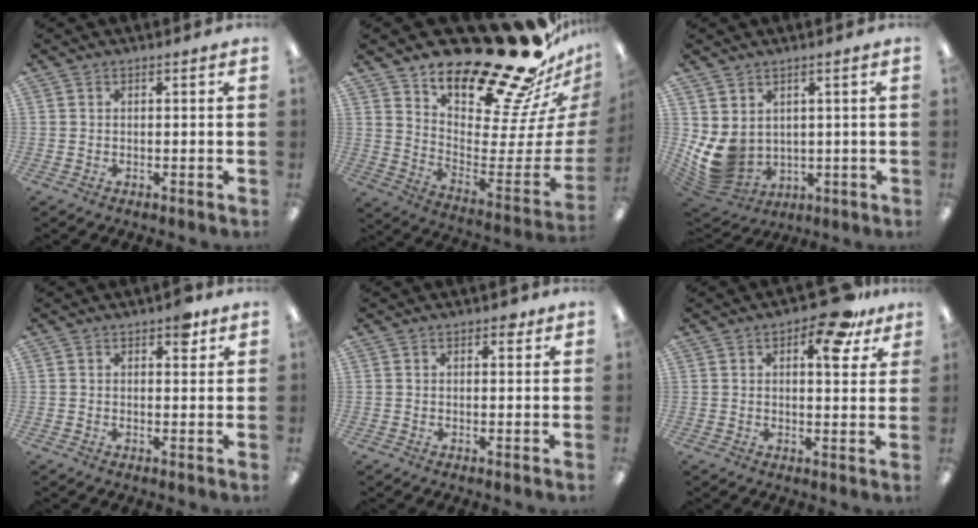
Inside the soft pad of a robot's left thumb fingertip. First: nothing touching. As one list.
[{"total": 24.8, "force": [20.9, 7.2, 11.1], "torque": [-0.132, -0.183, 0.354]}, {"total": 8.9, "force": [1.5, 7.1, 5.1], "torque": [-0.131, -0.026, 0.036]}, {"total": 4.0, "force": [2.0, 2.0, 2.8], "torque": [-0.026, -0.007, 0.029]}, {"total": 2.2, "force": [1.1, 1.2, 1.5], "torque": [-0.007, -0.006, 0.013]}, {"total": 11.9, "force": [6.6, 5.1, 8.4], "torque": [-0.103, -0.030, 0.105]}]